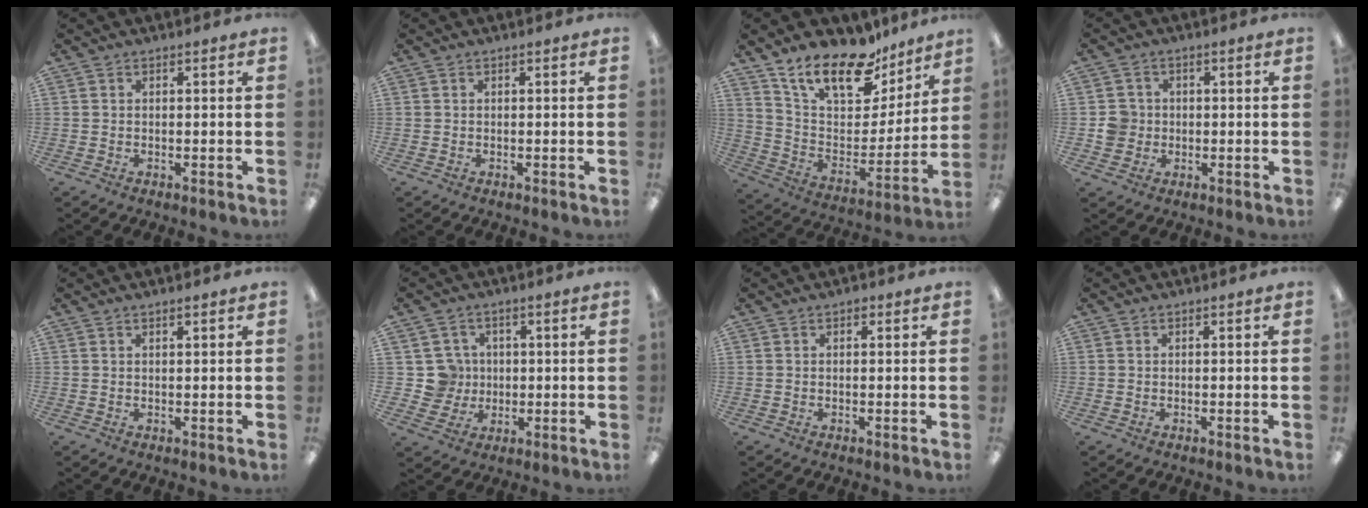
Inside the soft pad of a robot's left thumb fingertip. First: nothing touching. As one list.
[{"total": 0.0}, {"total": 19.2, "force": [14.6, 8.3, 9.3], "torque": [-0.162, -0.100, 0.260]}, {"total": 4.9, "force": [-0.2, 4.8, 1.0], "torque": [-0.010, 0.008, -0.005]}, {"total": 0.9, "force": [0.7, 0.2, 0.5], "torque": [-0.012, 0.001, 0.012]}, {"total": 7.2, "force": [1.2, 7.1, 0.4], "torque": [-0.013, 0.004, 0.029]}, {"total": 0.8, "force": [0.4, 0.6, 0.5], "torque": [-0.010, 0.004, 0.006]}, {"total": 0.0}]